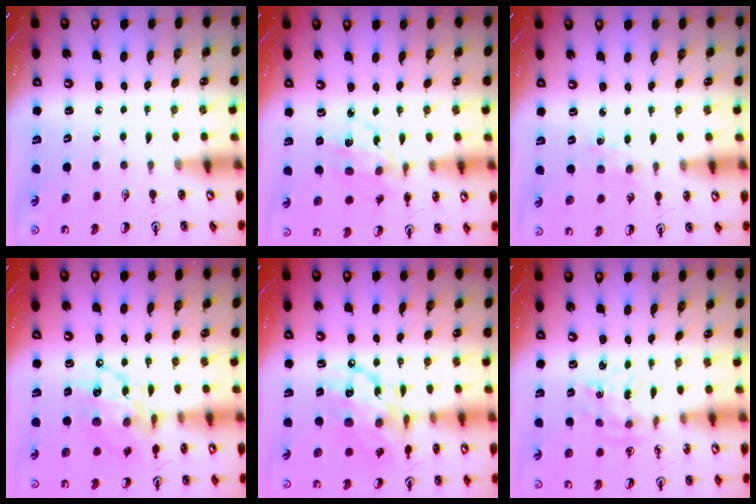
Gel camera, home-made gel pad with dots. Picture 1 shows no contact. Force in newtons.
{"total": 7.8, "press": 7.7, "slide": 0.7}
{"total": 2.4, "press": 2.4, "slide": 0.4}
{"total": 14.0, "press": 13.9, "slide": 1.1}
{"total": 16.2, "press": 16.2, "slide": 1.4}
{"total": 1.8, "press": 1.8, "slide": 0.1}